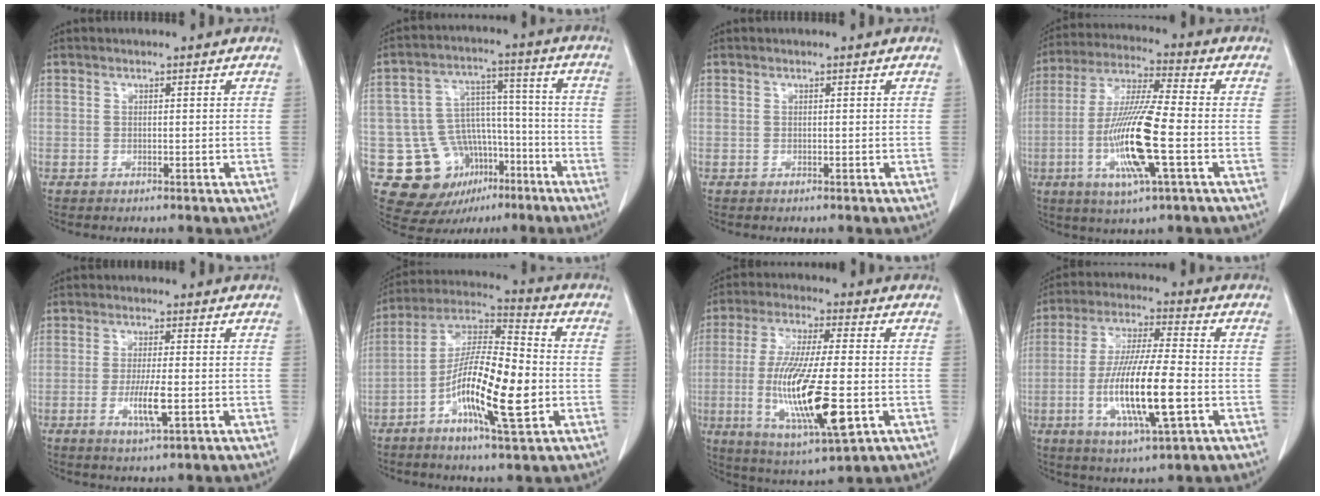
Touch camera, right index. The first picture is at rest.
{"total": 15.0, "force": [-6.8, 12.0, 6.1], "torque": [-0.101, 0.059, -0.088]}
{"total": 0.0}
{"total": 14.5, "force": [-3.6, 0.8, 14.0], "torque": [-0.286, -0.015, -0.071]}
{"total": 5.2, "force": [-1.4, 0.4, 5.0], "torque": [-0.098, -0.011, -0.023]}
{"total": 15.9, "force": [-4.1, 2.8, 15.1], "torque": [-0.282, 0.003, -0.075]}
{"total": 17.4, "force": [-3.6, 2.7, 16.8], "torque": [-0.335, -0.029, -0.057]}
{"total": 14.9, "force": [-3.6, 1.7, 14.4], "torque": [-0.281, -0.015, -0.065]}